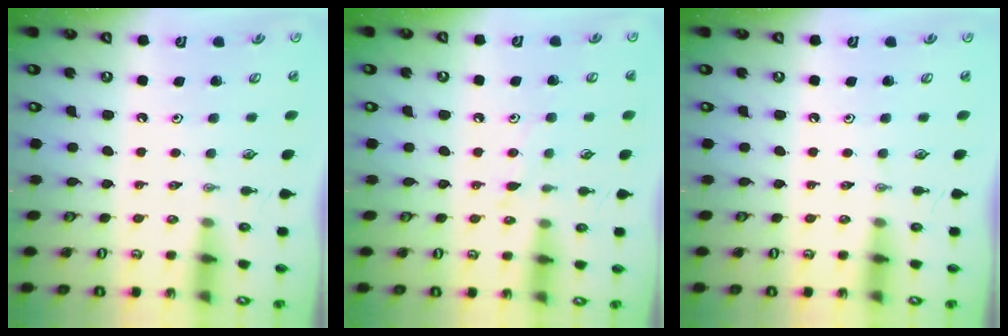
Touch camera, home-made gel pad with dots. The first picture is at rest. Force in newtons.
{"total": 6.3, "press": 6.3, "slide": 0.7}
{"total": 0.0}